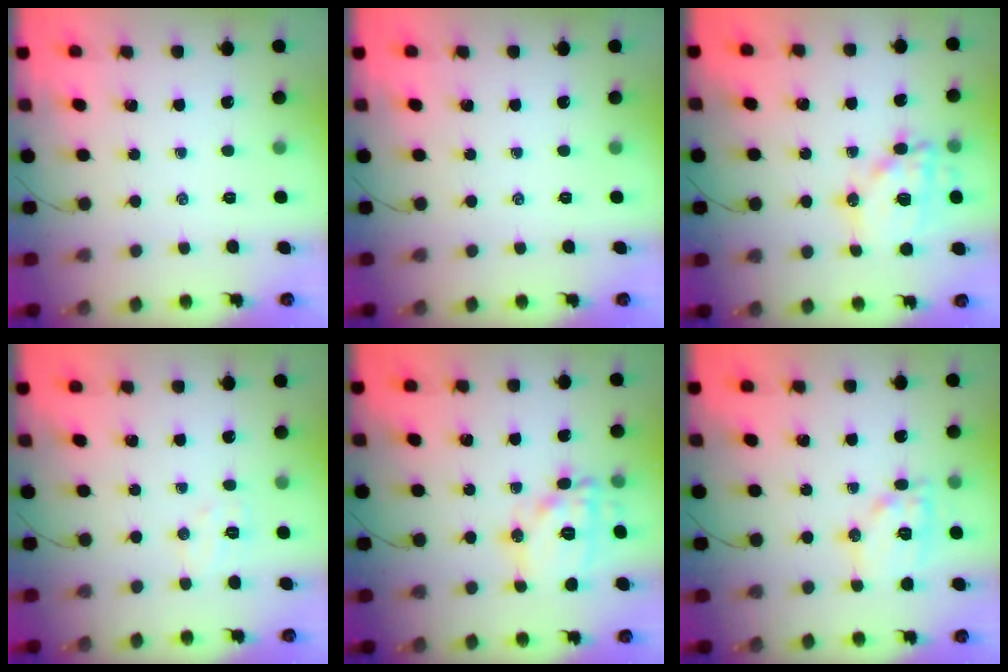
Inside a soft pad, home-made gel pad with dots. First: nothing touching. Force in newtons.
{"total": 0.0}
{"total": 14.6, "press": 14.4, "slide": 2.6}
{"total": 5.6, "press": 5.5, "slide": 0.9}
{"total": 14.4, "press": 14.4, "slide": 0.5}
{"total": 12.3, "press": 12.3, "slide": 0.6}